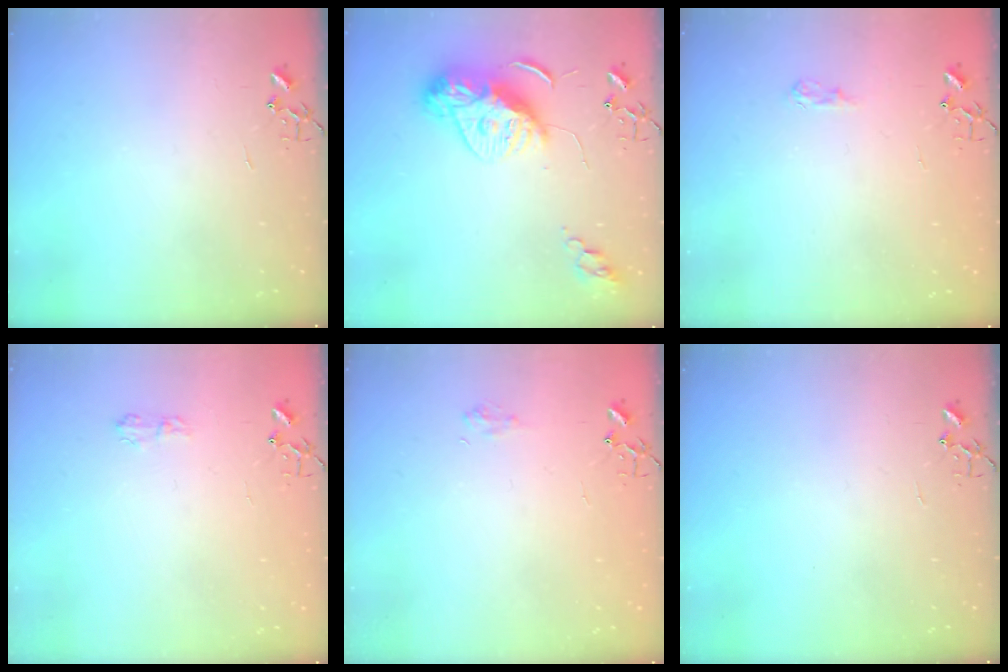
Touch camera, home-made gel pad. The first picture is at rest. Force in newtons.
{"total": 12.1, "press": 12.1, "slide": 1.1}
{"total": 6.9, "press": 6.9, "slide": 0.8}
{"total": 4.1, "press": 4.1, "slide": 0.6}
{"total": 5.7, "press": 5.6, "slide": 0.7}
{"total": 0.0}